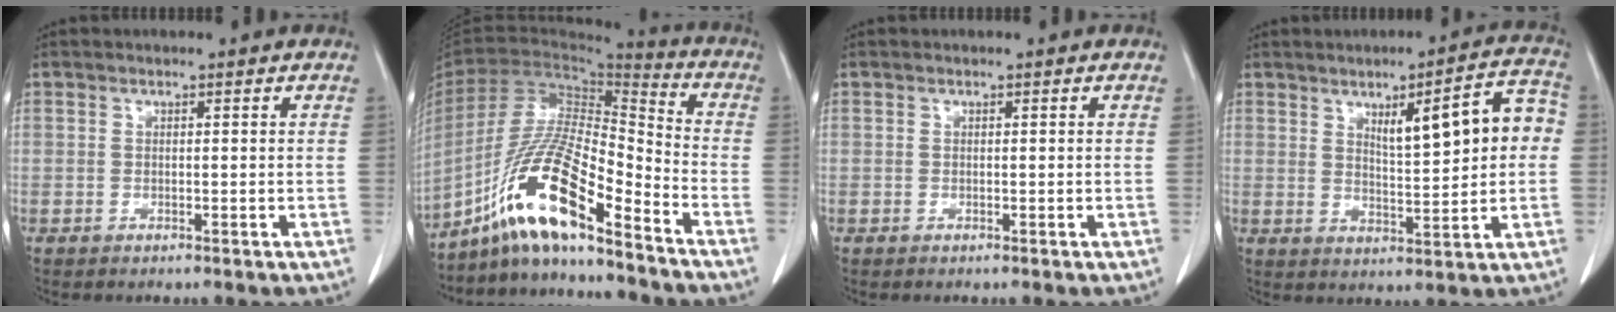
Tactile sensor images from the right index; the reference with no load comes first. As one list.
[{"total": 15.9, "force": [-10.9, 1.6, 11.5], "torque": [-0.222, 0.000, -0.201]}, {"total": 0.0}, {"total": 10.6, "force": [2.1, 2.2, 10.2], "torque": [-0.139, 0.023, 0.034]}]